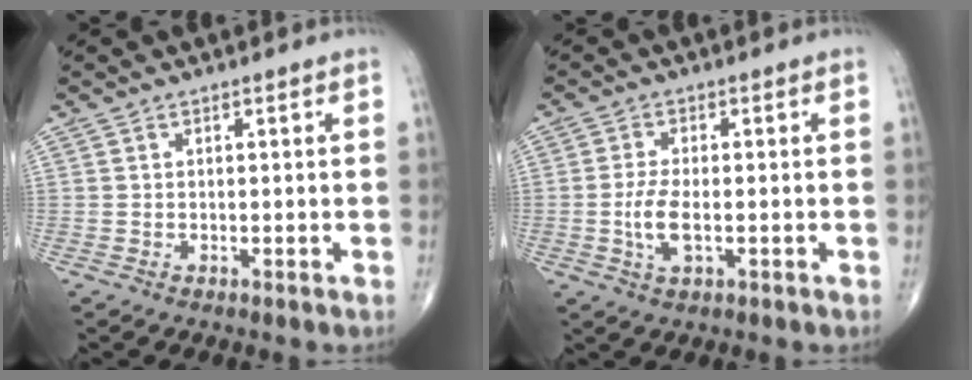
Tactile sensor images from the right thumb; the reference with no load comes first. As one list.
[{"total": 5.1, "force": [-0.9, 2.1, 4.5], "torque": [-0.098, -0.001, -0.018]}]